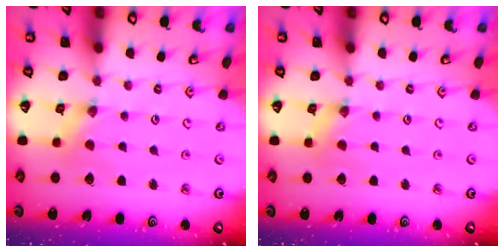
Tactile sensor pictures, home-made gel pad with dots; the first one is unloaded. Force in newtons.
{"total": 1.5, "press": 1.4, "slide": 0.2}